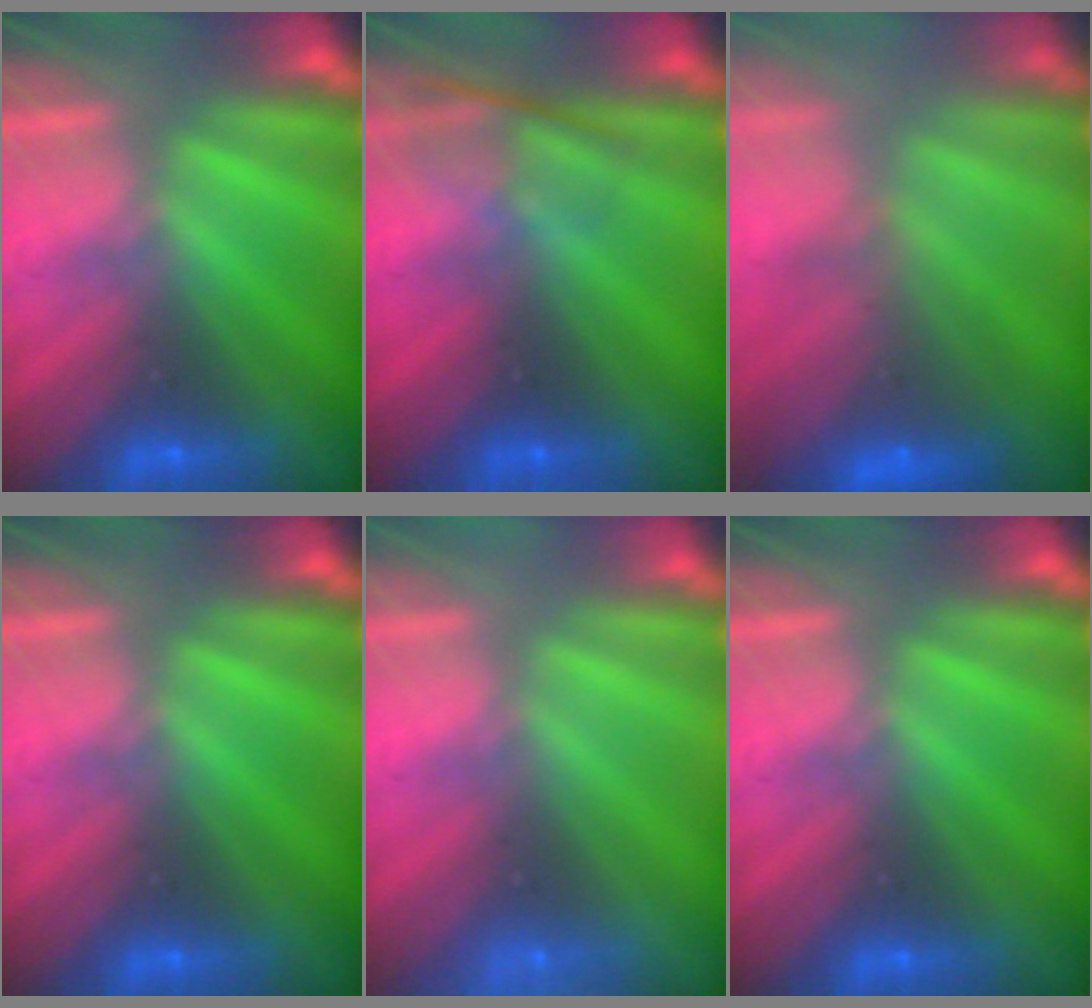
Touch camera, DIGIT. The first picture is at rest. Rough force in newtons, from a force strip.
{"total": 2.4}
{"total": 9.1}
{"total": 0.0}
{"total": 2.3}
{"total": 0.0}